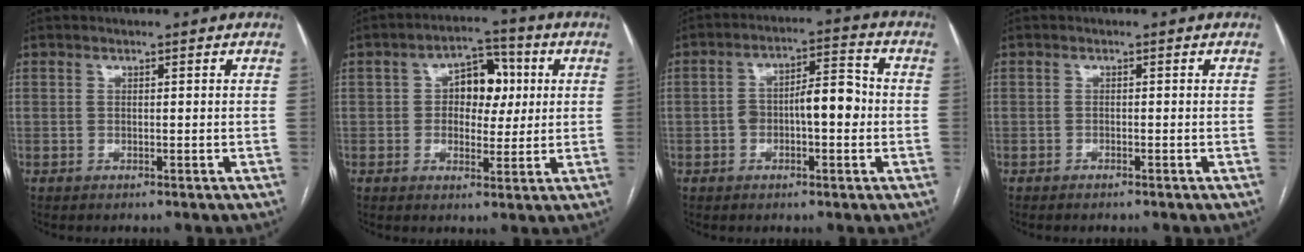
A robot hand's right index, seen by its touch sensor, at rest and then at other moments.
{"total": 7.6, "force": [1.2, 4.8, 5.8], "torque": [-0.080, 0.025, 0.019]}
{"total": 7.8, "force": [-0.9, 2.9, 7.2], "torque": [-0.122, 0.028, -0.014]}
{"total": 0.8, "force": [-0.7, 0.0, 0.3], "torque": [-0.011, -0.001, -0.010]}